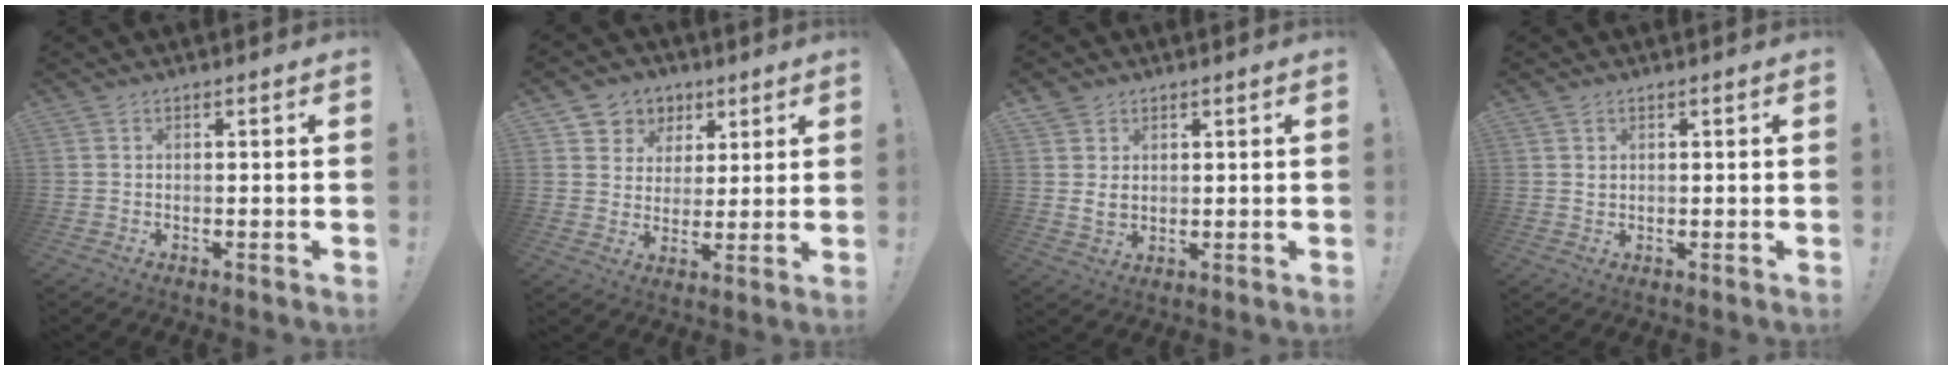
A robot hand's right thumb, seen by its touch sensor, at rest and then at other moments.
{"total": 7.4, "force": [2.7, 6.8, 1.1], "torque": [-0.006, -0.023, 0.056]}
{"total": 4.6, "force": [1.8, 3.6, 2.2], "torque": [-0.023, -0.008, 0.034]}
{"total": 1.0, "force": [0.6, 0.8, 0.1], "torque": [0.006, 0.000, 0.010]}